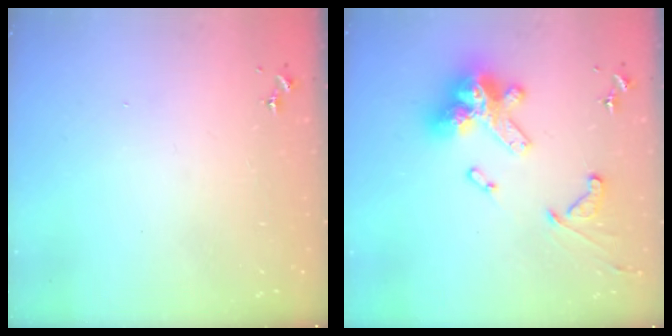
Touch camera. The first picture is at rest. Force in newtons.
{"total": 19.9, "press": 19.7, "slide": 2.2}